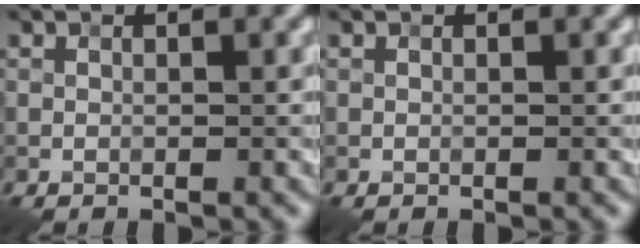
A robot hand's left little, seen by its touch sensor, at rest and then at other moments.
{"total": 0.0}